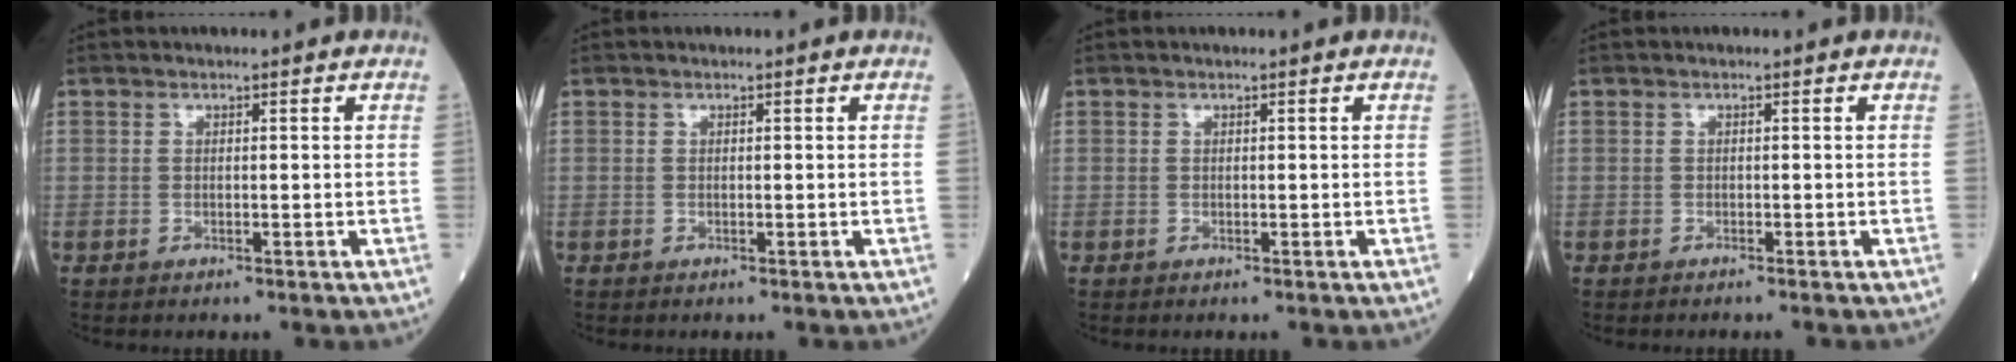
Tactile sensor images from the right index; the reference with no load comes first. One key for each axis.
{"total": 0.0}
{"total": 0.0}
{"total": 0.8, "fx": -0.7, "fy": -0.1, "fz": 0.2, "tx": 0.000, "ty": -0.001, "tz": -0.013}